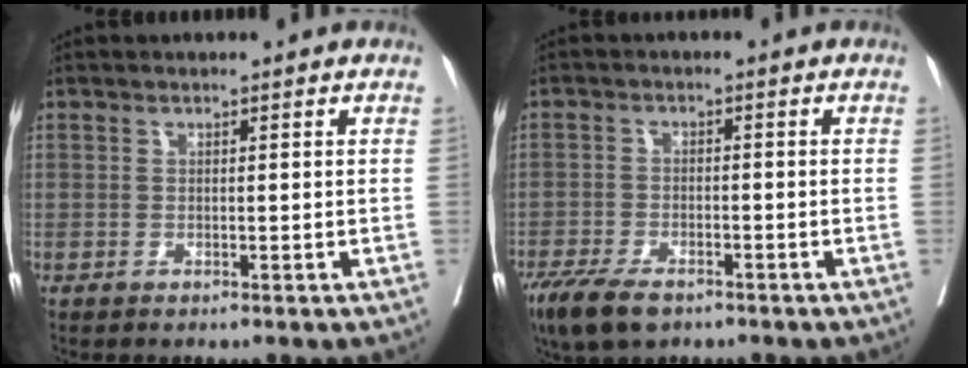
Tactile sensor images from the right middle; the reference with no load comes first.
{"total": 7.8, "force": [-5.6, 3.0, 4.5], "torque": [-0.082, -0.011, -0.096]}